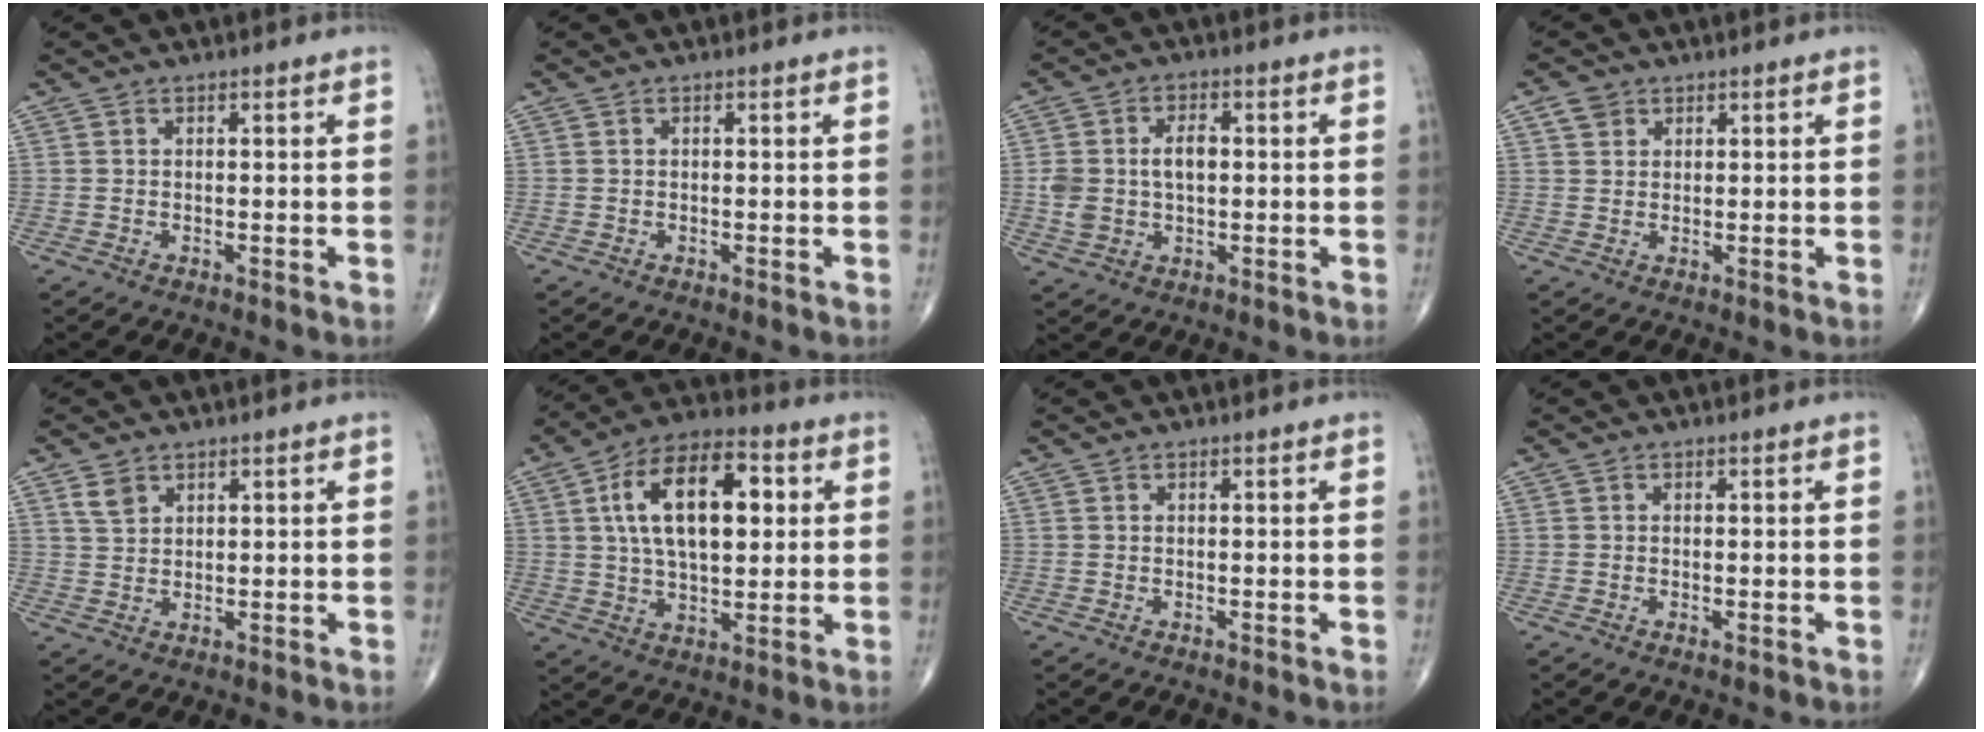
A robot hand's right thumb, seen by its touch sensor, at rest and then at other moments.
{"total": 0.0}
{"total": 7.5, "force": [0.4, 4.7, 5.8], "torque": [-0.110, 0.015, 0.011]}
{"total": 2.6, "force": [1.4, 2.0, 0.8], "torque": [-0.006, 0.000, 0.022]}
{"total": 3.1, "force": [1.9, 2.0, 1.4], "torque": [-0.018, -0.006, 0.042]}
{"total": 17.6, "force": [3.9, 9.1, 14.6], "torque": [-0.228, 0.008, 0.062]}
{"total": 0.0}
{"total": 0.6, "force": [-0.2, 0.2, 0.6], "torque": [-0.012, -0.003, -0.003]}